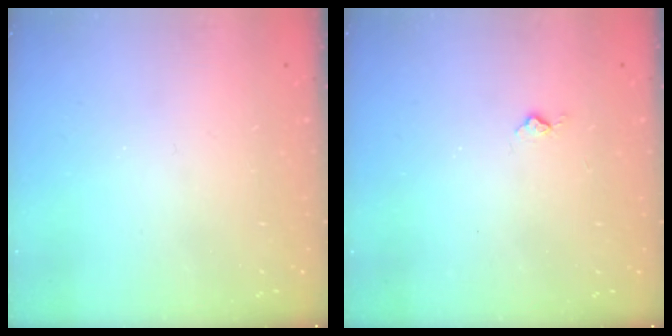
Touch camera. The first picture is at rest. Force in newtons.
{"total": 3.3, "press": 3.3, "slide": 0.4}